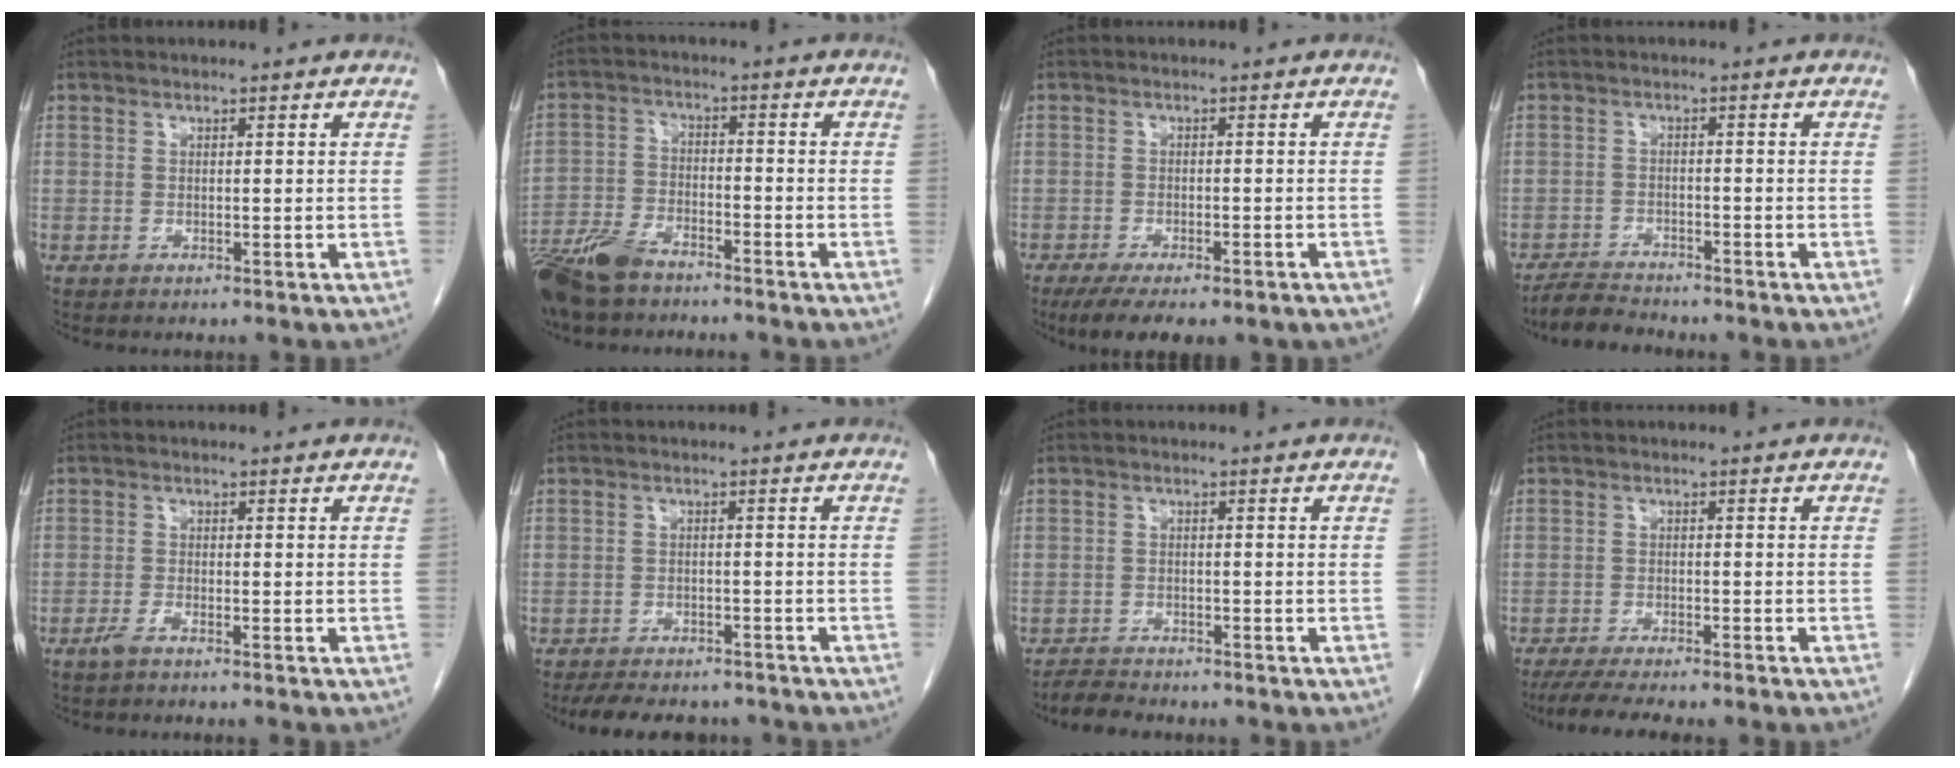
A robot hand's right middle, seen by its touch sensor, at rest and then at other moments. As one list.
[{"total": 9.7, "force": [-7.8, 3.2, 4.8], "torque": [-0.104, -0.020, -0.149]}, {"total": 10.3, "force": [-7.6, 3.2, 6.2], "torque": [-0.085, -0.012, -0.105]}, {"total": 3.9, "force": [-3.8, 0.5, 0.6], "torque": [-0.013, -0.014, -0.069]}, {"total": 1.6, "force": [-1.3, 0.0, 0.9], "torque": [-0.026, -0.002, -0.028]}, {"total": 10.6, "force": [-9.2, 3.8, 3.7], "torque": [-0.064, 0.001, -0.120]}, {"total": 3.0, "force": [-2.9, 0.7, 0.5], "torque": [-0.014, -0.009, -0.051]}, {"total": 8.4, "force": [-7.1, 0.6, 4.5], "torque": [-0.064, -0.014, -0.108]}]